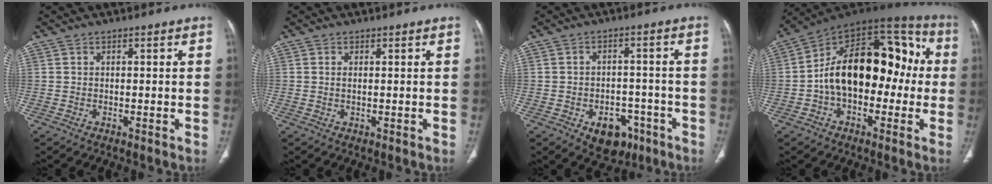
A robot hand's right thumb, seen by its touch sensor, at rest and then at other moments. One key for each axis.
{"total": 0.7, "fx": 0.2, "fy": 0.3, "fz": 0.6, "tx": -0.018, "ty": 0.000, "tz": 0.005}
{"total": 8.6, "fx": -4.3, "fy": 5.9, "fz": 4.6, "tx": -0.033, "ty": 0.030, "tz": -0.052}
{"total": 22.9, "fx": -0.5, "fy": 13.9, "fz": 18.3, "tx": -0.256, "ty": 0.059, "tz": -0.016}